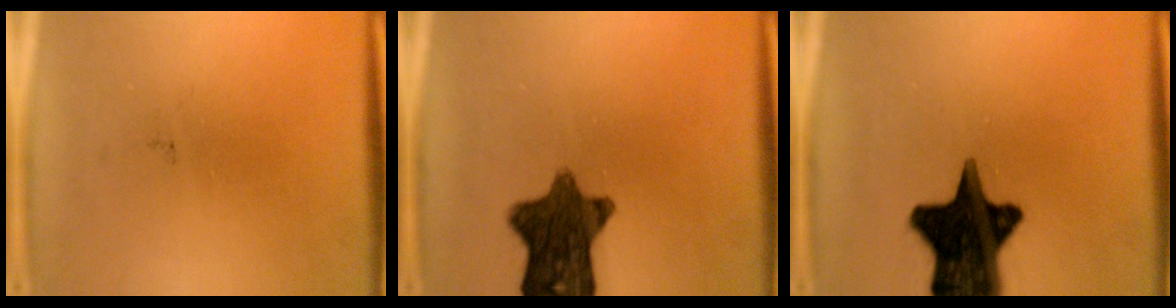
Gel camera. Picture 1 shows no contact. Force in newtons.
{"total": 10.8}
{"total": 18.9}